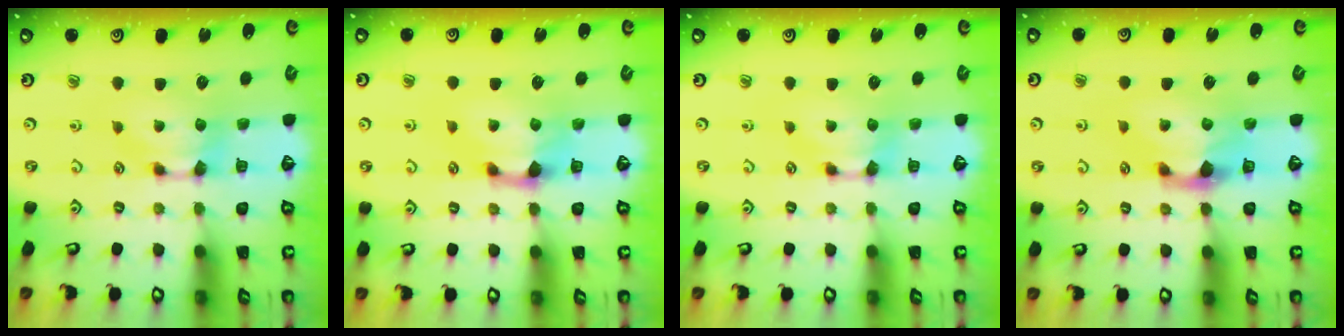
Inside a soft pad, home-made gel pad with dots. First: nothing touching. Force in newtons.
{"total": 1.6, "press": 1.0, "slide": 1.3}
{"total": 0.0}
{"total": 2.2, "press": 1.7, "slide": 1.4}